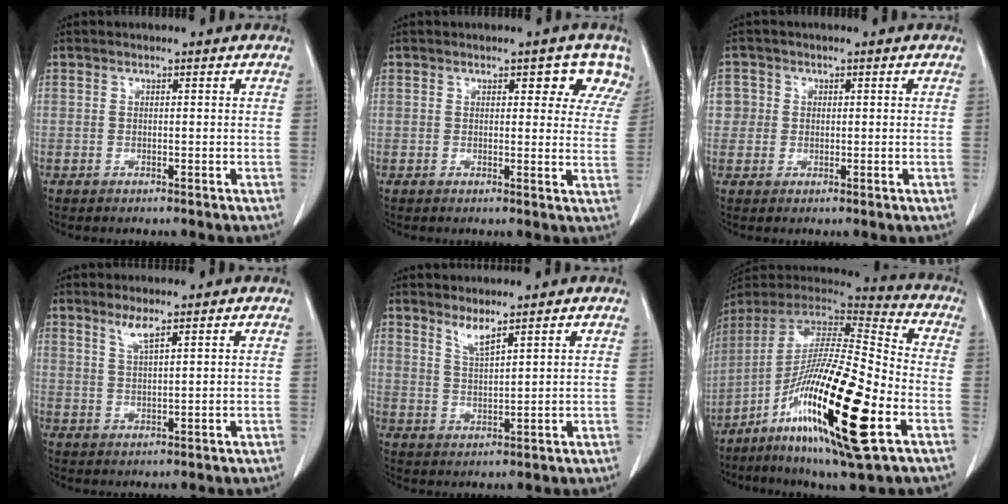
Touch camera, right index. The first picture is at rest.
{"total": 5.3, "force": [3.6, 2.7, 2.7], "torque": [-0.008, -0.002, 0.025]}
{"total": 3.0, "force": [0.4, 3.0, 0.1], "torque": [0.016, 0.006, 0.006]}
{"total": 2.5, "force": [1.8, -0.1, 1.7], "torque": [-0.039, -0.004, 0.039]}
{"total": 2.8, "force": [2.4, -0.2, 1.5], "torque": [-0.030, -0.015, 0.050]}
{"total": 25.0, "force": [-9.4, 2.4, 23.1], "torque": [-0.429, -0.044, -0.166]}